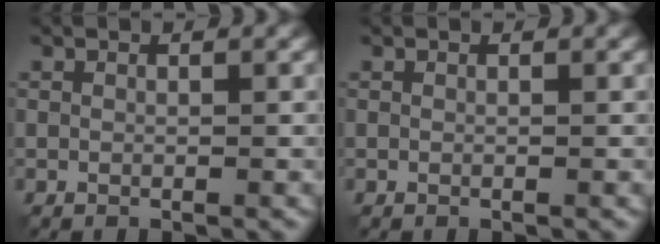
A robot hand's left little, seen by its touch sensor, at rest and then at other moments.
{"total": 0.0}